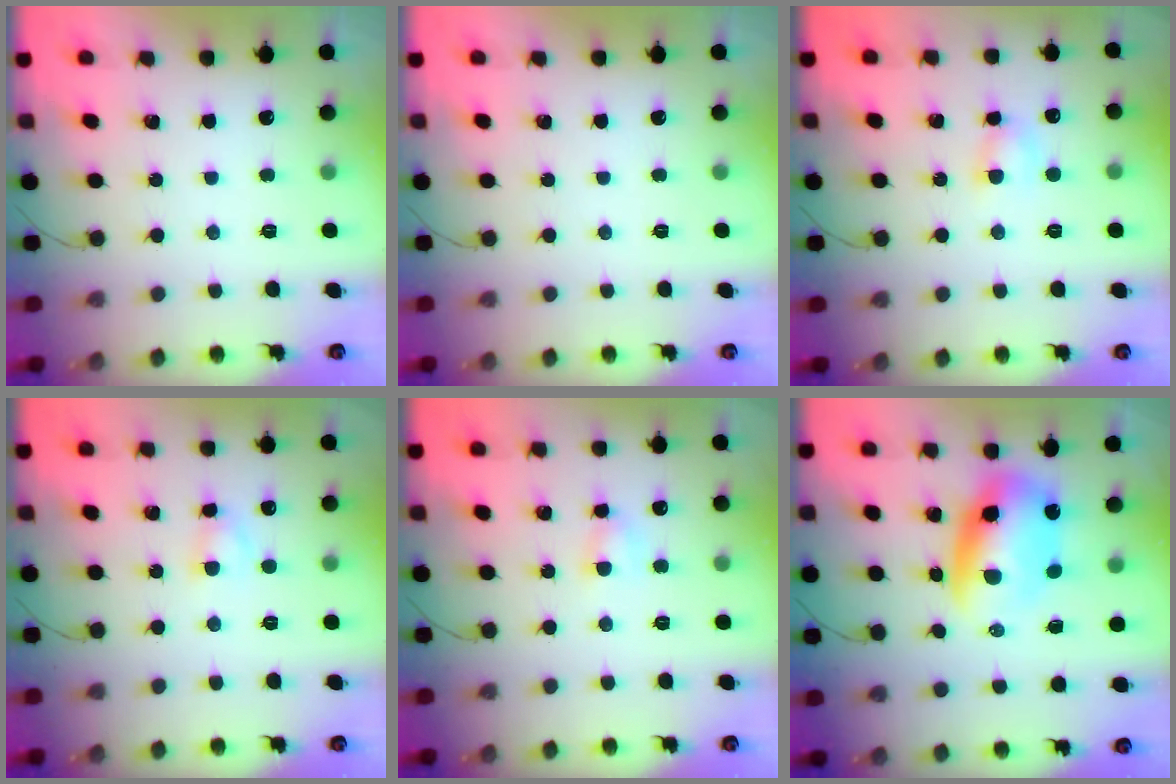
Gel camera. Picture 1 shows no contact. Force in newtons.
{"total": 0.0}
{"total": 3.8, "press": 3.6, "slide": 1.3}
{"total": 3.0, "press": 2.7, "slide": 1.3}
{"total": 3.9, "press": 3.8, "slide": 0.9}
{"total": 10.1, "press": 9.7, "slide": 2.6}